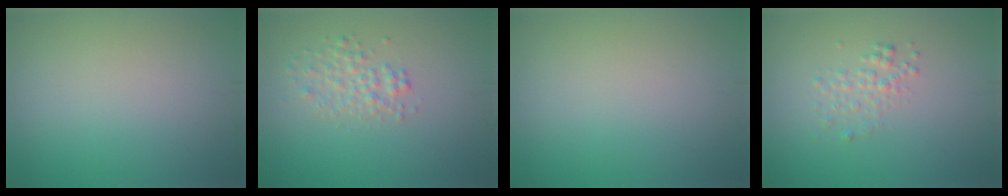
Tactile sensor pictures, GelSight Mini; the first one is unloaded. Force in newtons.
{"total": 2.0, "press": 2.0, "slide": 0.1}
{"total": 0.0}
{"total": 1.4, "press": 1.4, "slide": 0.1}